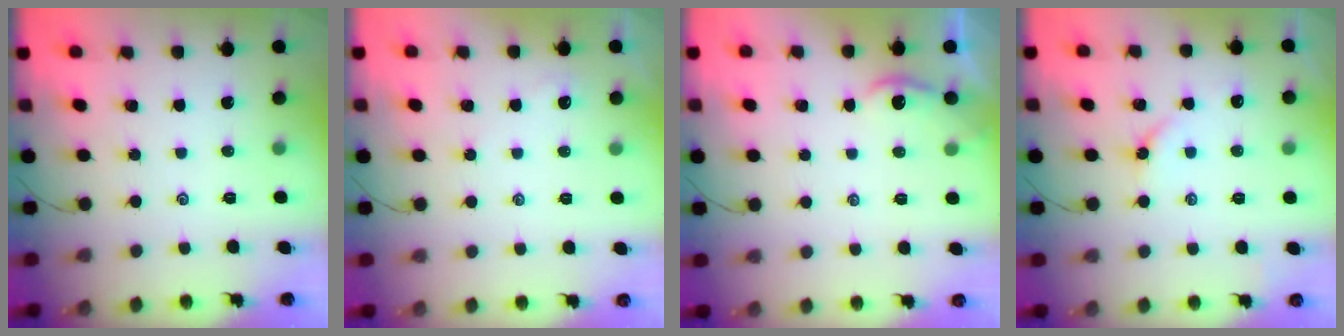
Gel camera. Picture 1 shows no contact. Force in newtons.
{"total": 1.7, "press": 1.7, "slide": 0.3}
{"total": 2.0, "press": 2.0, "slide": 0.1}
{"total": 3.8, "press": 3.8, "slide": 0.5}